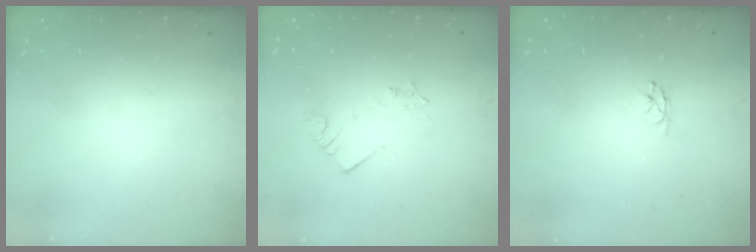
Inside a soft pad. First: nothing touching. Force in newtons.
{"total": 2.7, "press": 2.7, "slide": 0.3}
{"total": 2.9, "press": 2.9, "slide": 0.3}